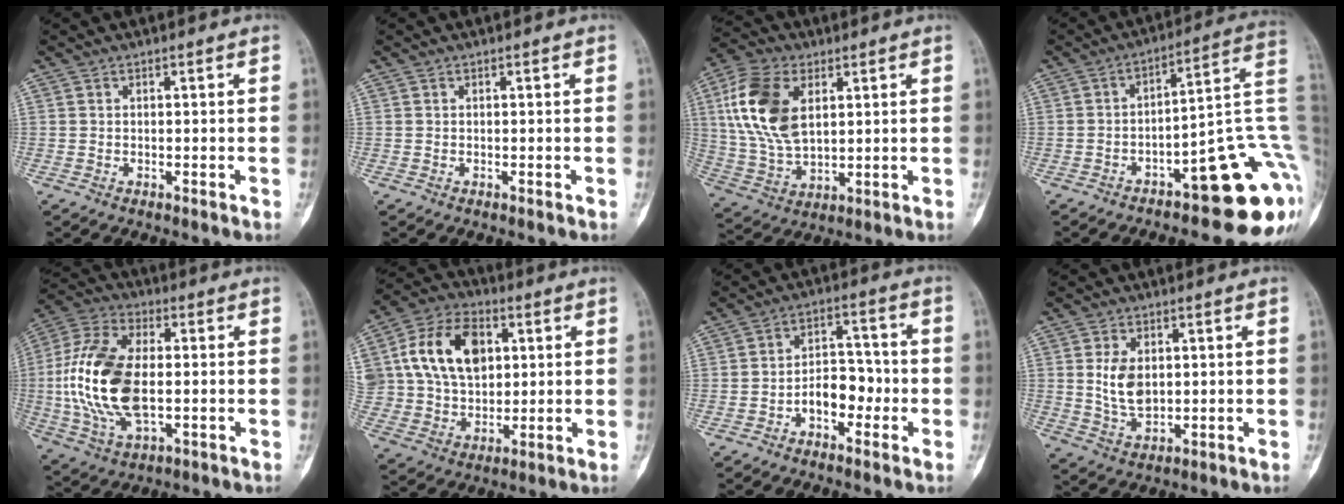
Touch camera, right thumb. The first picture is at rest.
{"total": 0.0}
{"total": 15.9, "force": [4.5, 9.4, 12.1], "torque": [-0.240, -0.005, 0.088]}
{"total": 21.1, "force": [-7.9, 7.2, 18.1], "torque": [-0.148, 0.076, -0.100]}
{"total": 18.7, "force": [-0.6, 10.0, 15.7], "torque": [-0.333, 0.006, -0.010]}
{"total": 18.1, "force": [4.5, 12.8, 11.9], "torque": [-0.201, 0.005, 0.086]}
{"total": 7.4, "force": [-2.6, 4.9, 4.9], "torque": [-0.050, 0.037, -0.052]}
{"total": 6.9, "force": [1.0, 4.5, 5.2], "torque": [-0.084, -0.010, 0.027]}